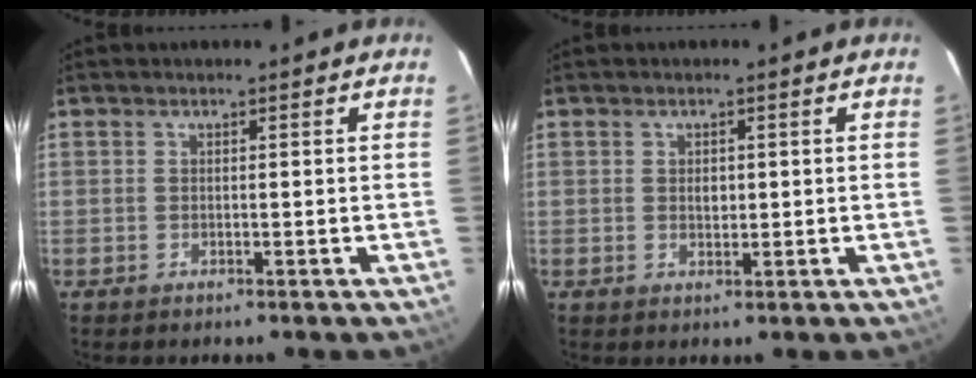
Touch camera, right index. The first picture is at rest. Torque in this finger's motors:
{"motor_torque": [0.18, 0.11, 0.13, 0.04]}